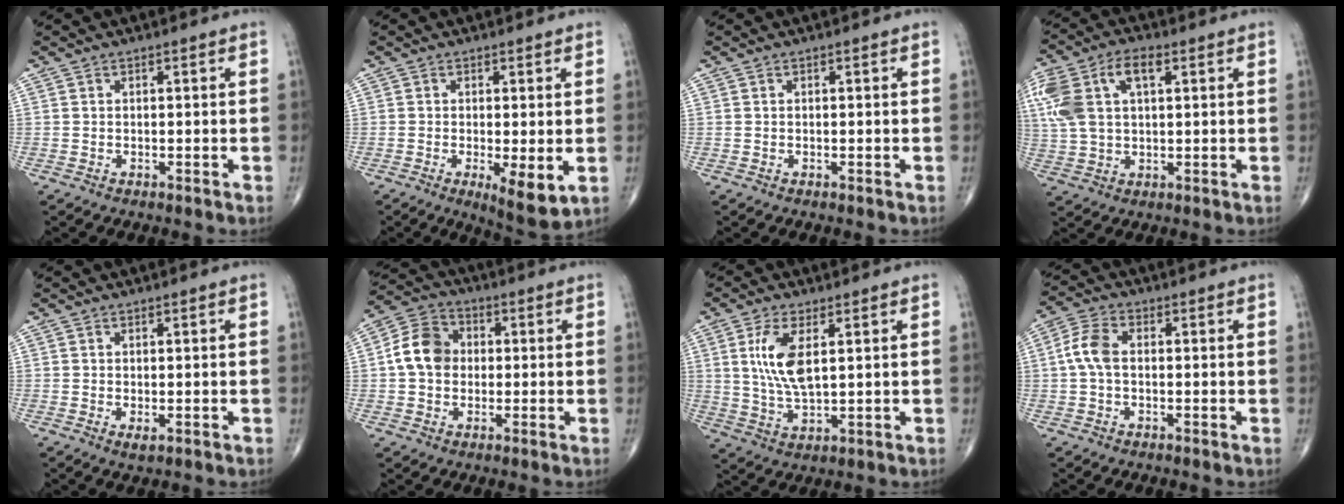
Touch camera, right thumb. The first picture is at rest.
{"total": 6.7, "force": [-1.4, 2.0, 6.3], "torque": [-0.100, -0.022, -0.021]}
{"total": 0.0}
{"total": 13.7, "force": [4.2, 7.5, 10.7], "torque": [-0.243, 0.022, 0.080]}
{"total": 1.4, "force": [-0.3, 0.6, 1.2], "torque": [-0.021, -0.005, -0.002]}
{"total": 9.1, "force": [0.3, 7.4, 5.3], "torque": [-0.083, 0.022, -0.007]}
{"total": 8.8, "force": [2.3, 3.6, 7.8], "torque": [-0.161, -0.012, 0.049]}
{"total": 5.8, "force": [0.1, 3.5, 4.6], "torque": [-0.102, 0.016, -0.005]}